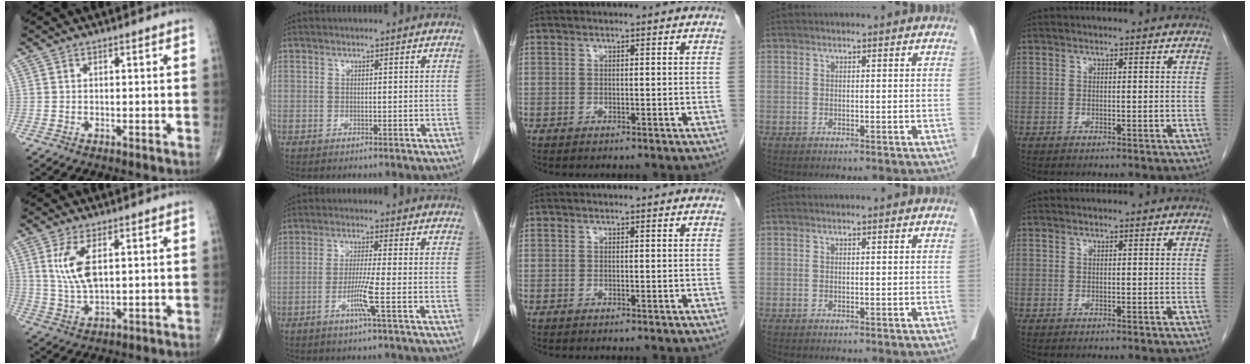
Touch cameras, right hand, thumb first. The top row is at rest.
{"thumb": {"total": 7.5, "force": [2.2, 3.0, 6.5], "torque": [-0.140, -0.010, 0.052]}, "index": {"total": 4.9, "force": [-1.8, -1.0, 4.4], "torque": [-0.086, -0.011, -0.039]}}